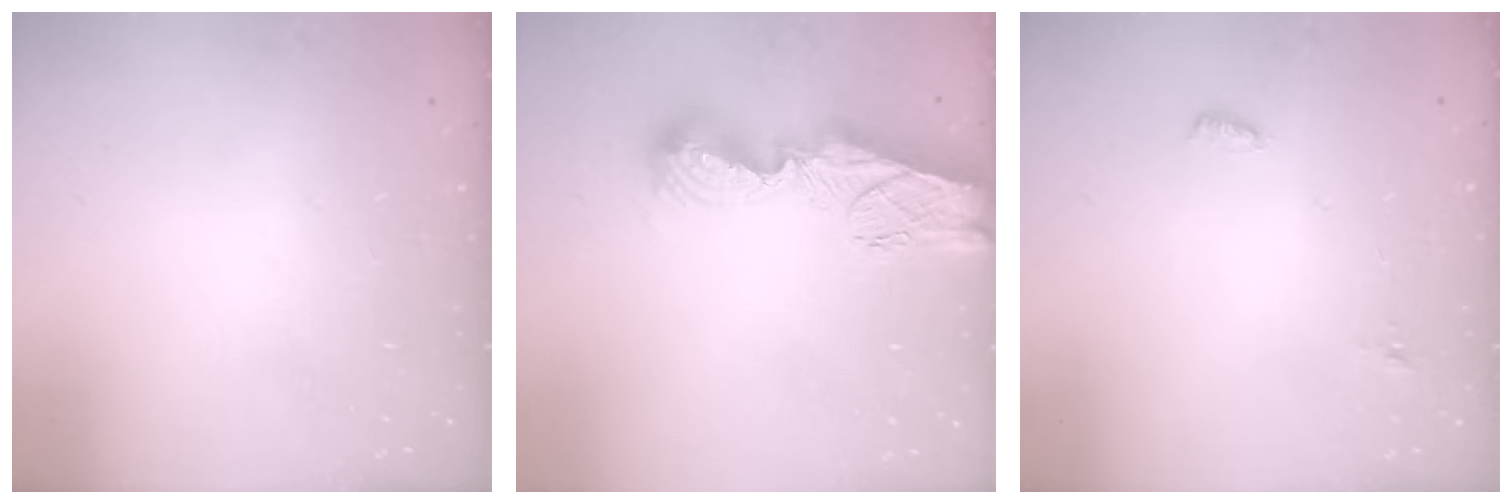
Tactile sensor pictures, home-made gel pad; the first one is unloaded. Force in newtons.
{"total": 12.9, "press": 12.9, "slide": 1.4}
{"total": 5.0, "press": 4.1, "slide": 2.8}